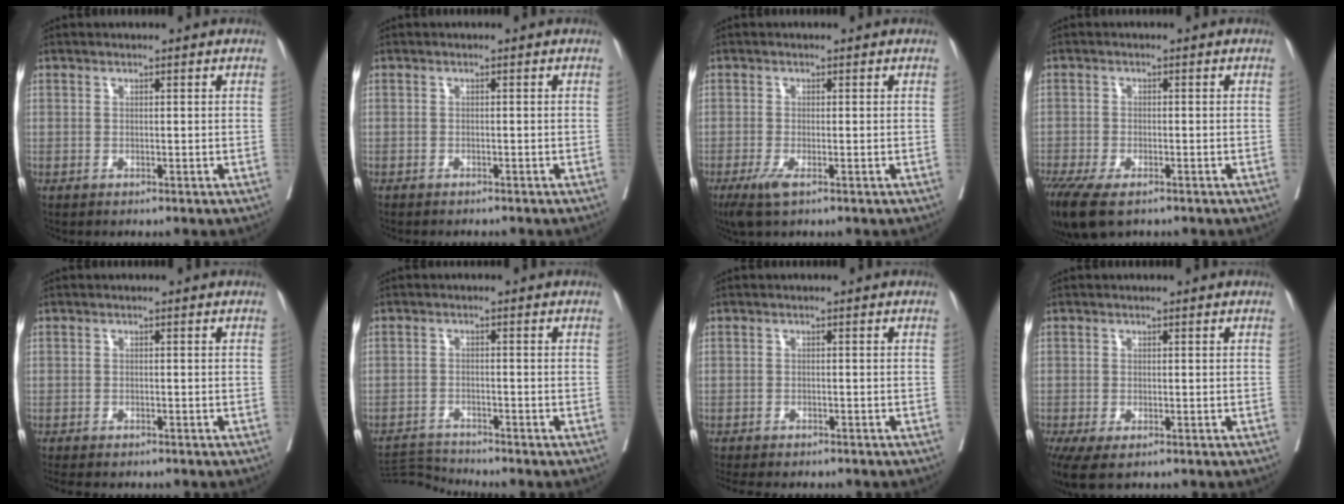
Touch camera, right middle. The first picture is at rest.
{"total": 3.2, "force": [-2.9, 0.7, 1.2], "torque": [-0.016, -0.003, -0.035]}
{"total": 3.0, "force": [-1.7, 0.5, 2.4], "torque": [-0.050, -0.009, -0.031]}
{"total": 10.3, "force": [-7.1, 3.9, 6.4], "torque": [-0.128, -0.021, -0.116]}
{"total": 6.1, "force": [-5.2, 1.6, 2.6], "torque": [-0.035, -0.007, -0.073]}
{"total": 4.3, "force": [-4.1, -1.3, -0.8], "torque": [0.013, -0.012, -0.074]}
{"total": 9.1, "force": [-7.9, 2.3, 3.9], "torque": [-0.054, -0.006, -0.105]}
{"total": 6.8, "force": [-4.2, 2.8, 4.5], "torque": [-0.096, -0.022, -0.068]}